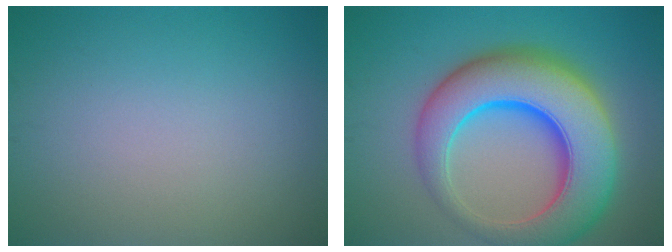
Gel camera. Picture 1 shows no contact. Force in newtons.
{"total": 11.8, "press": 11.8, "slide": 0.5}